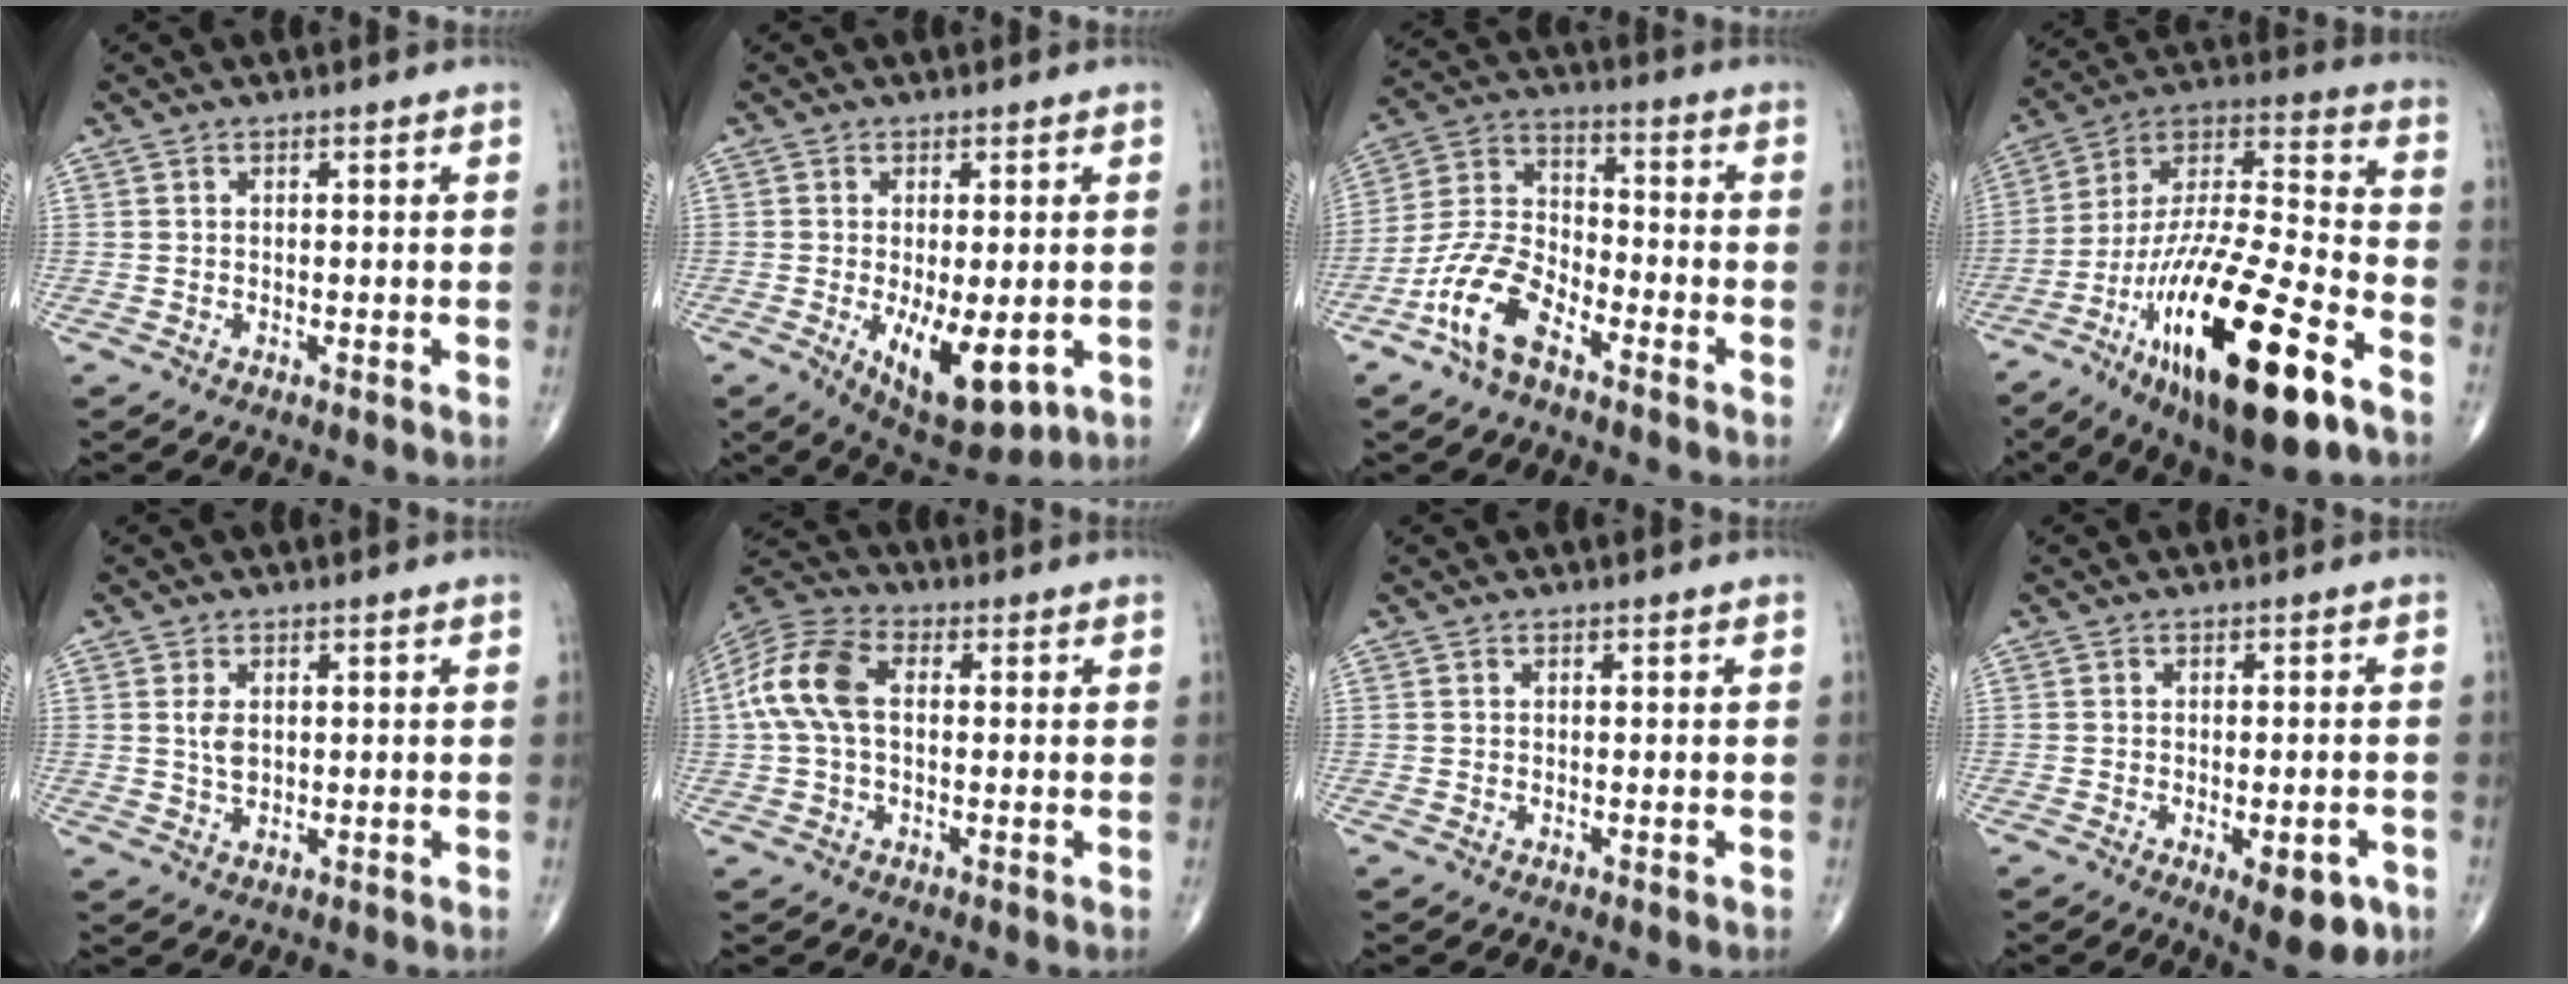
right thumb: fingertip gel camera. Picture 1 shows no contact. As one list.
[{"total": 11.5, "force": [-2.9, 4.9, 10.0], "torque": [-0.145, -0.020, -0.028]}, {"total": 12.1, "force": [-7.0, 5.6, 8.1], "torque": [-0.171, 0.044, -0.144]}, {"total": 29.1, "force": [-13.9, 8.3, 24.2], "torque": [-0.438, 0.050, -0.235]}, {"total": 3.2, "force": [0.6, 1.9, 2.5], "torque": [-0.044, -0.005, 0.014]}, {"total": 11.3, "force": [1.0, 6.9, 8.9], "torque": [-0.197, 0.030, 0.011]}, {"total": 0.0}, {"total": 8.1, "force": [-3.4, 3.1, 6.6], "torque": [-0.076, 0.003, -0.036]}]